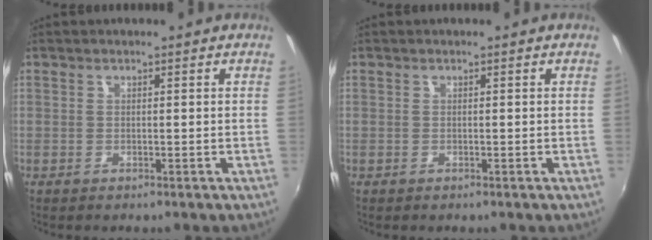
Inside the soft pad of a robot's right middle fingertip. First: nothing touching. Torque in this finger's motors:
{"motor_torque": [0.66, -0.46, 0.08, -0.02]}